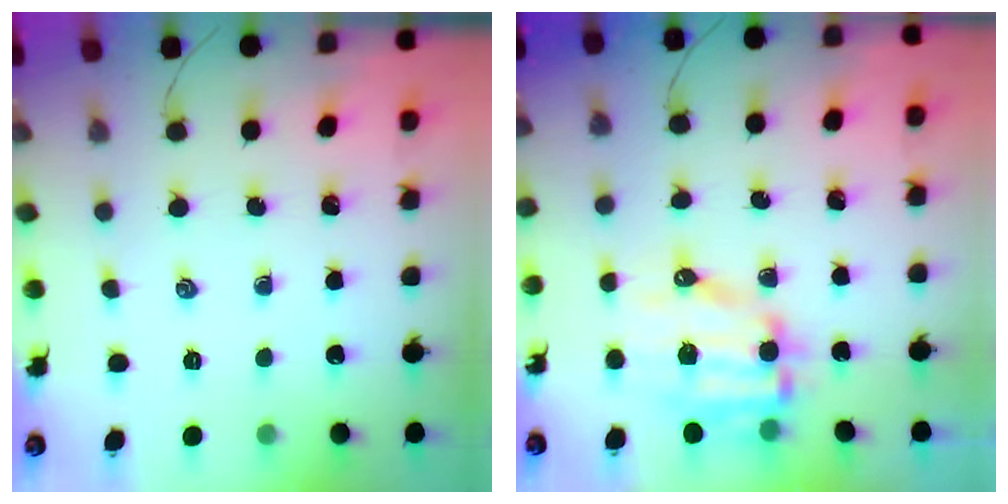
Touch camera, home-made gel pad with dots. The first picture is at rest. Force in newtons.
{"total": 9.5, "press": 9.2, "slide": 2.2}